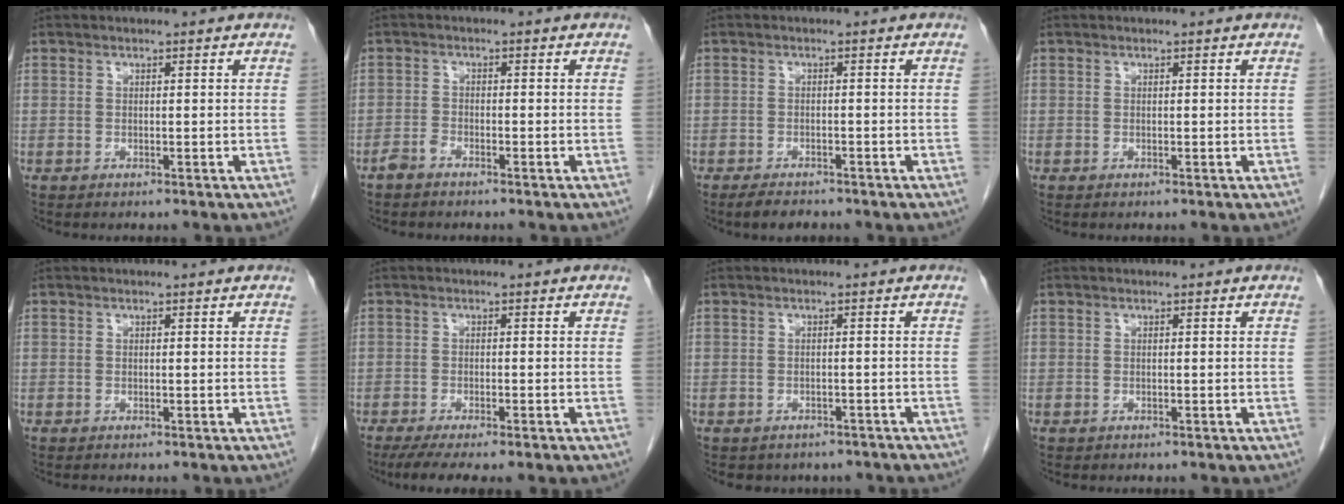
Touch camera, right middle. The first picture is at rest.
{"total": 1.6, "force": [-1.4, 0.5, 0.6], "torque": [-0.016, 0.000, -0.027]}
{"total": 2.9, "force": [-2.4, 1.0, 1.3], "torque": [-0.025, -0.004, -0.036]}
{"total": 0.0}
{"total": 0.0}
{"total": 7.8, "force": [-5.8, 1.1, 5.0], "torque": [-0.071, -0.015, -0.086]}
{"total": 6.6, "force": [-5.5, 3.4, 1.3], "torque": [-0.017, 0.010, -0.056]}
{"total": 0.0}